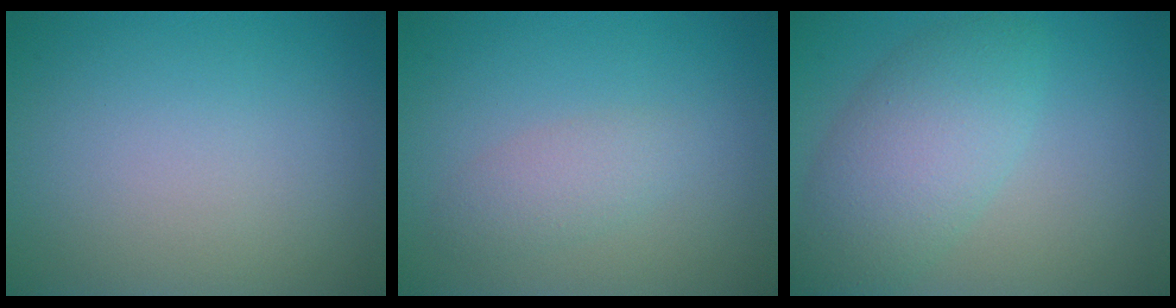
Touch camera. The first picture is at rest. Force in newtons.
{"total": 1.8, "press": 1.8, "slide": 0.1}
{"total": 5.8, "press": 5.8, "slide": 0.3}